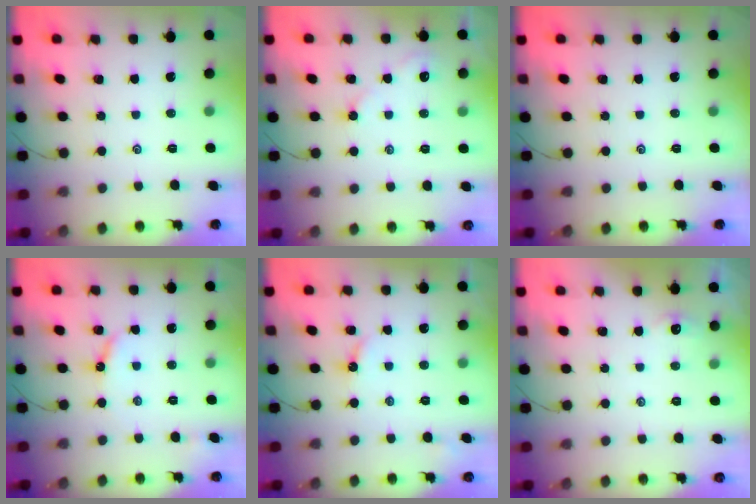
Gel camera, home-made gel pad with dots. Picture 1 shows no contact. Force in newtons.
{"total": 3.3, "press": 3.3, "slide": 0.4}
{"total": 0.0}
{"total": 6.6, "press": 6.6, "slide": 0.7}
{"total": 2.9, "press": 2.9, "slide": 0.2}
{"total": 2.4, "press": 2.4, "slide": 0.3}